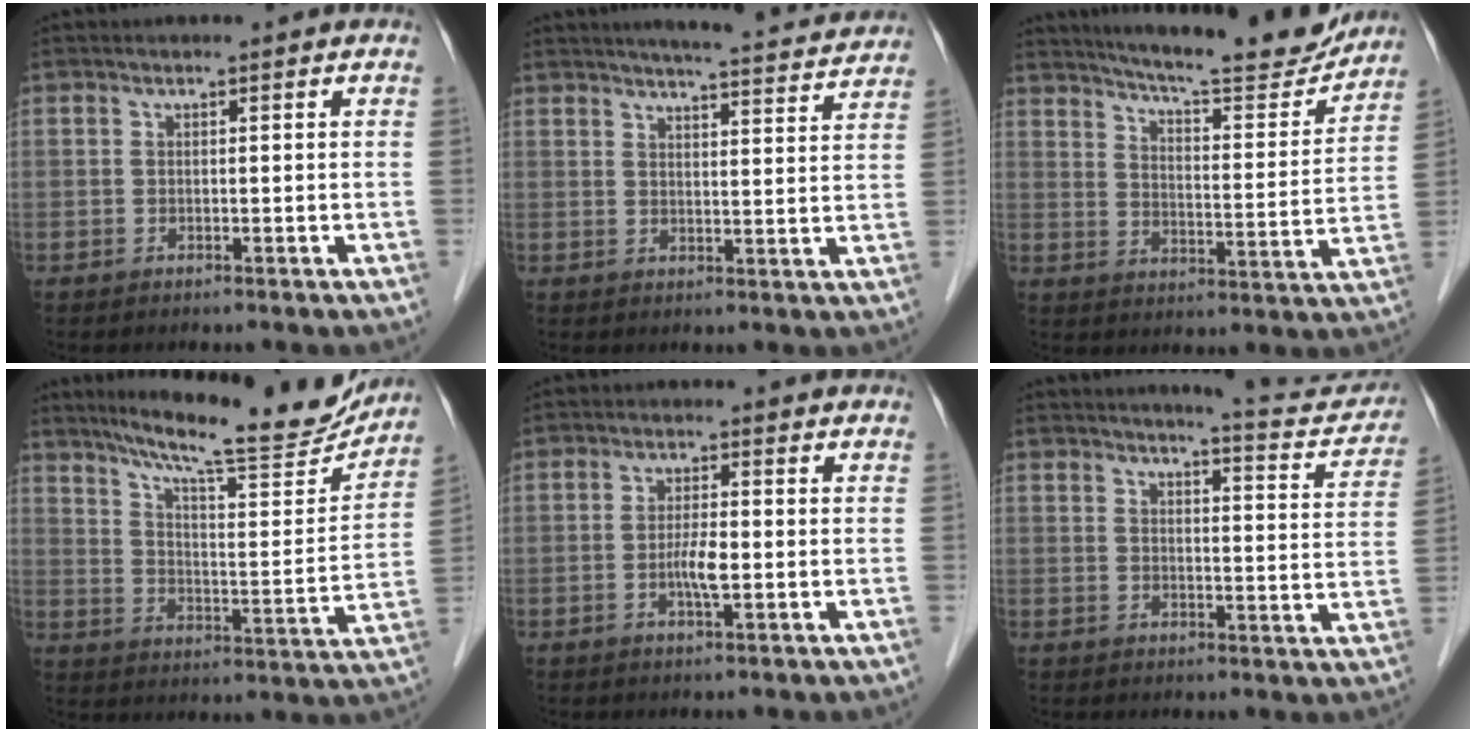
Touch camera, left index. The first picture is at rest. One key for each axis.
{"total": 14.2, "fx": 13.4, "fy": 1.0, "fz": 4.7, "tx": -0.059, "ty": -0.012, "tz": 0.154}
{"total": 17.3, "fx": 16.0, "fy": 1.5, "fz": 6.4, "tx": -0.100, "ty": -0.040, "tz": 0.214}
{"total": 19.1, "fx": 17.0, "fy": 1.7, "fz": 8.5, "tx": -0.134, "ty": -0.031, "tz": 0.239}
{"total": 3.4, "fx": -1.0, "fy": 0.5, "fz": 3.2, "tx": -0.065, "ty": -0.006, "tz": -0.019}
{"total": 9.2, "fx": 9.0, "fy": 0.7, "fz": 2.0, "tx": -0.019, "ty": -0.026, "tz": 0.095}